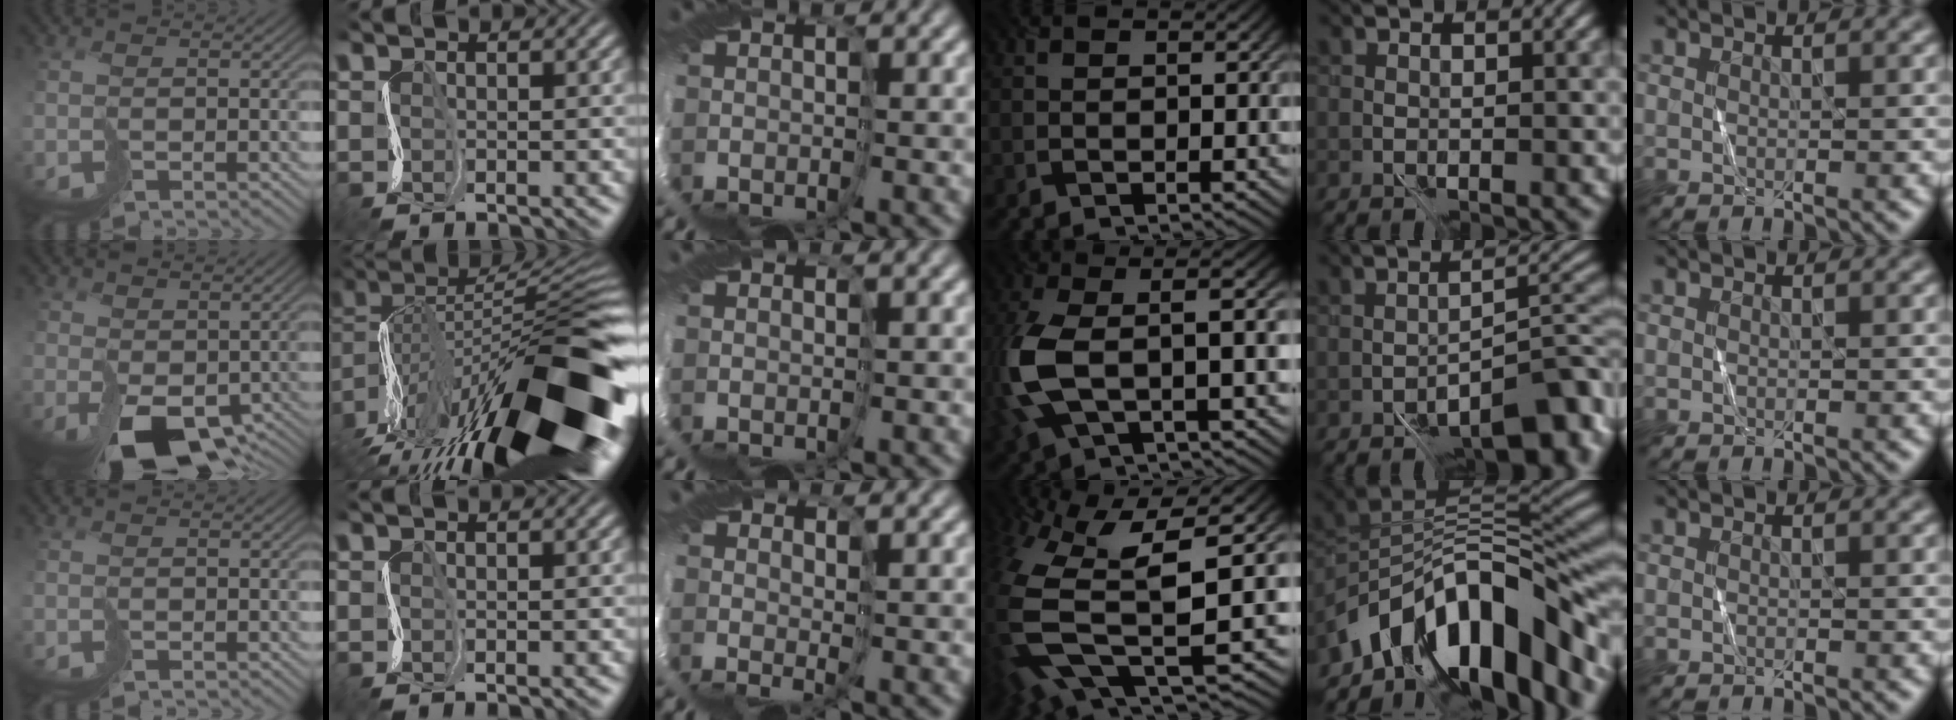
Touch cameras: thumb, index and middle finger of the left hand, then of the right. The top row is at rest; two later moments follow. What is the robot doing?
{"motion": "cut", "object": "paper bag"}